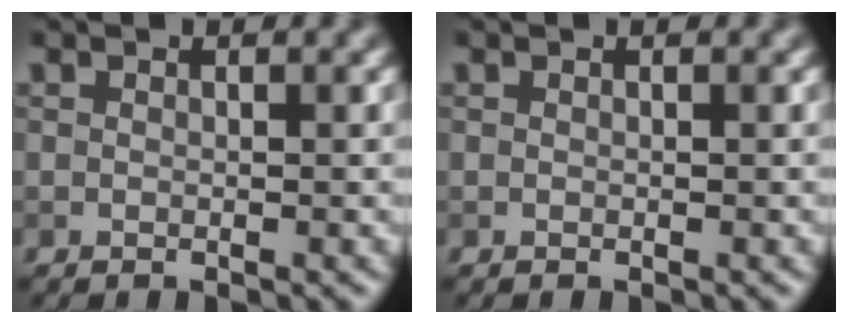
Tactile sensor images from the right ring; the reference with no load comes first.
{"total": 0.0}